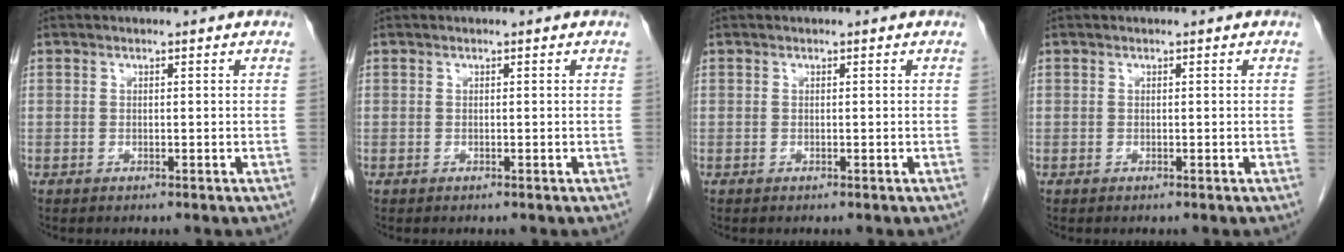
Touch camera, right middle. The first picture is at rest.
{"total": 0.0}
{"total": 0.0}
{"total": 0.0}